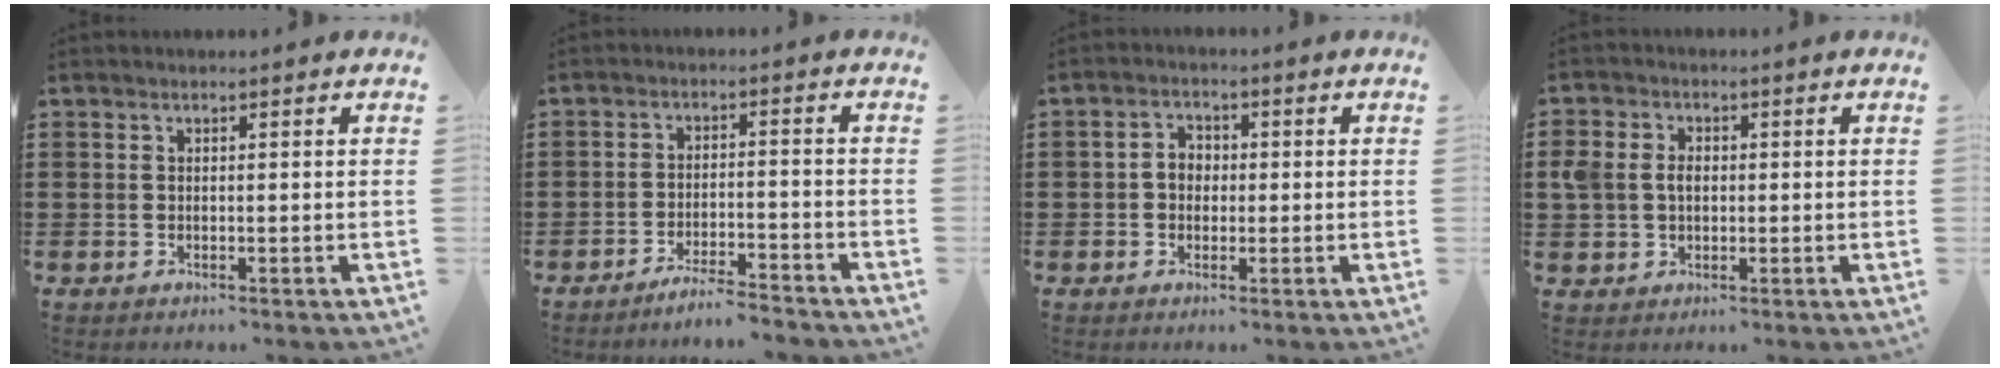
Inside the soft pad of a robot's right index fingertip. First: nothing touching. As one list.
[{"total": 4.0, "force": [-3.8, -0.3, 0.9], "torque": [-0.018, -0.001, -0.075]}, {"total": 2.6, "force": [-0.4, 2.2, 1.4], "torque": [-0.032, 0.007, -0.010]}, {"total": 3.8, "force": [0.1, 3.1, 2.3], "torque": [-0.066, 0.007, -0.005]}]